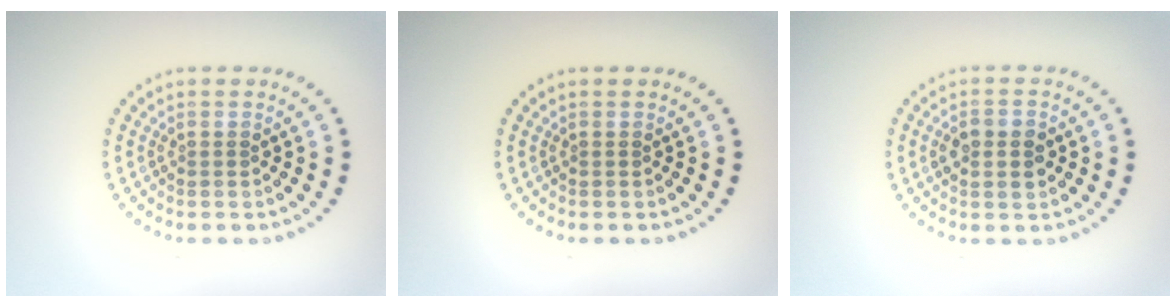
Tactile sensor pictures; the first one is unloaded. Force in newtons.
{"total": 0.0}
{"total": 2.7, "press": 2.7, "slide": 0.2}